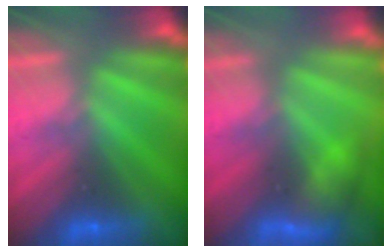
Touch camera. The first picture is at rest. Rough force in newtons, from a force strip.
{"total": 3.6}